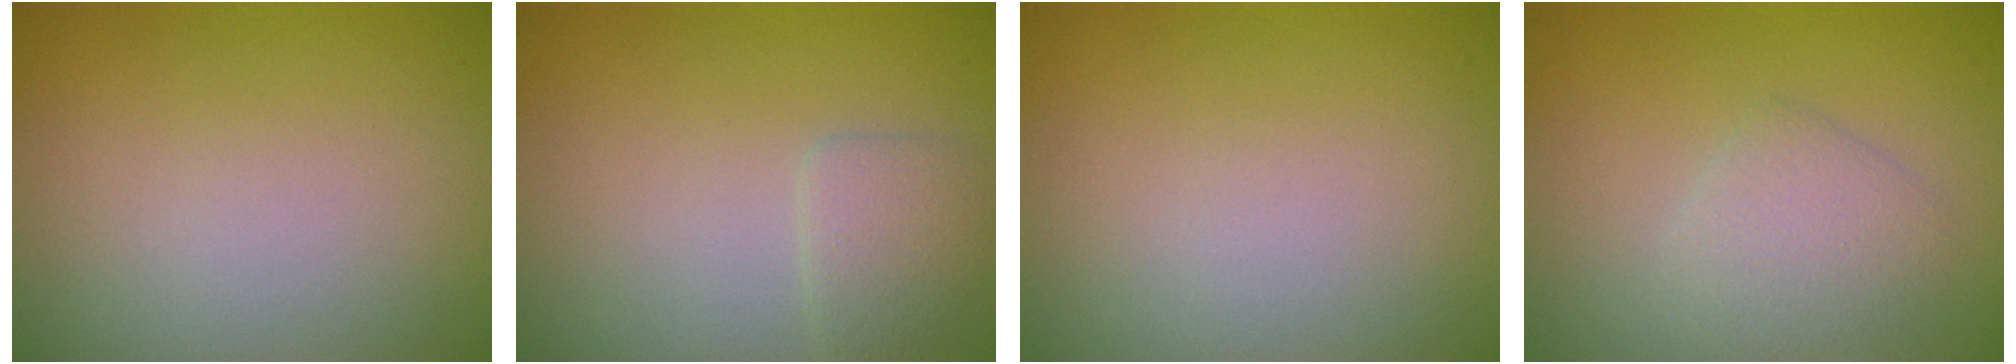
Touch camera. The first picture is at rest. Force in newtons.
{"total": 1.7, "press": 1.7, "slide": 0.1}
{"total": 0.0}
{"total": 2.2, "press": 2.2, "slide": 0.1}